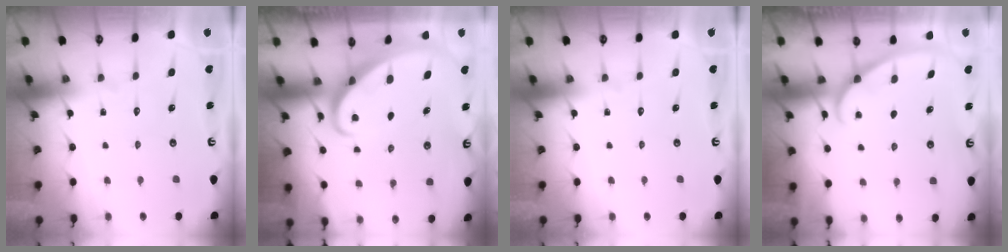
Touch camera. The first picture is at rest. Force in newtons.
{"total": 2.8, "press": 2.8, "slide": 0.4}
{"total": 0.0}
{"total": 1.0, "press": 1.0, "slide": 0.2}